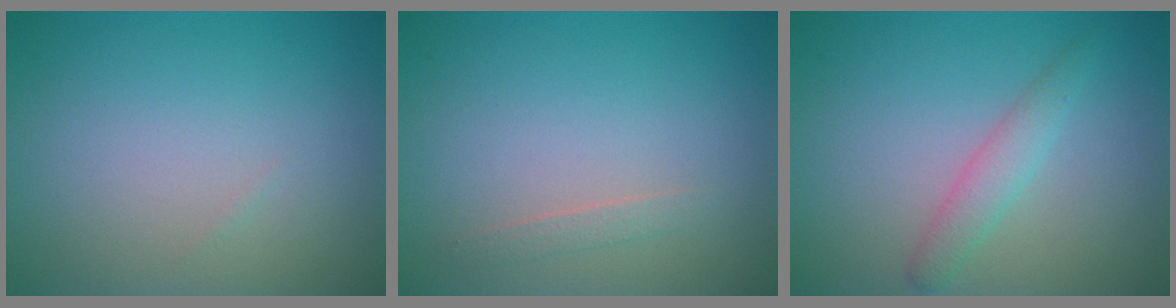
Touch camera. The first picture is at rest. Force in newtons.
{"total": 0.8, "press": 0.8, "slide": 0.1}
{"total": 2.1, "press": 2.1, "slide": 0.0}